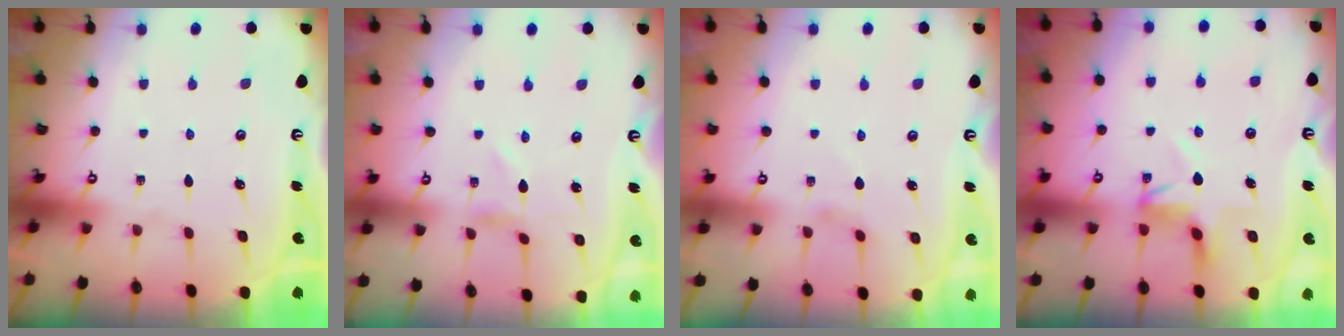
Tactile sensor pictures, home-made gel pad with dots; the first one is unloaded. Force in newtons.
{"total": 0.6, "press": 0.6, "slide": 0.2}
{"total": 1.3, "press": 1.2, "slide": 0.4}
{"total": 4.4, "press": 4.4, "slide": 0.5}